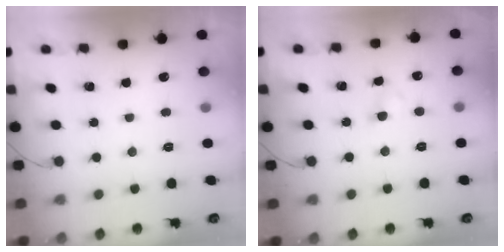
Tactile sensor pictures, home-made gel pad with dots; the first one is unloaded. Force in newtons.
{"total": 2.2, "press": 2.1, "slide": 0.8}